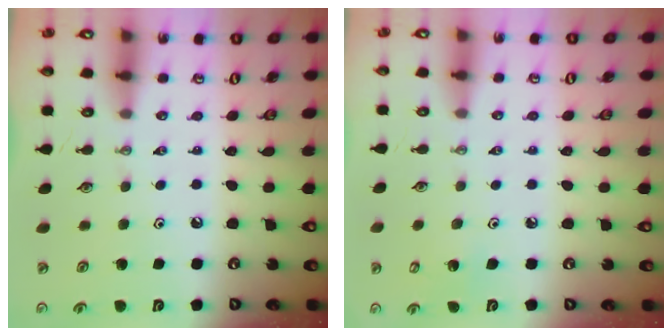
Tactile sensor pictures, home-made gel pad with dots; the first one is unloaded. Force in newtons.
{"total": 3.6, "press": 3.5, "slide": 0.3}